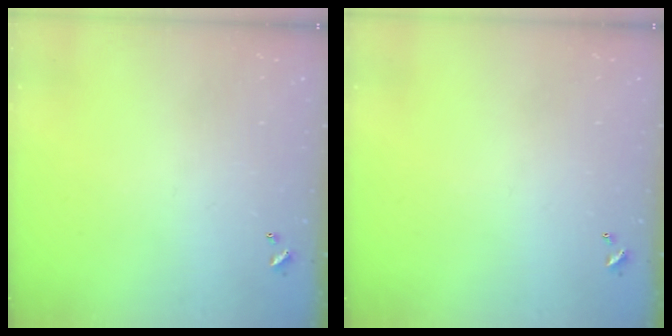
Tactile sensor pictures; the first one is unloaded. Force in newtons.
{"total": 0.0}